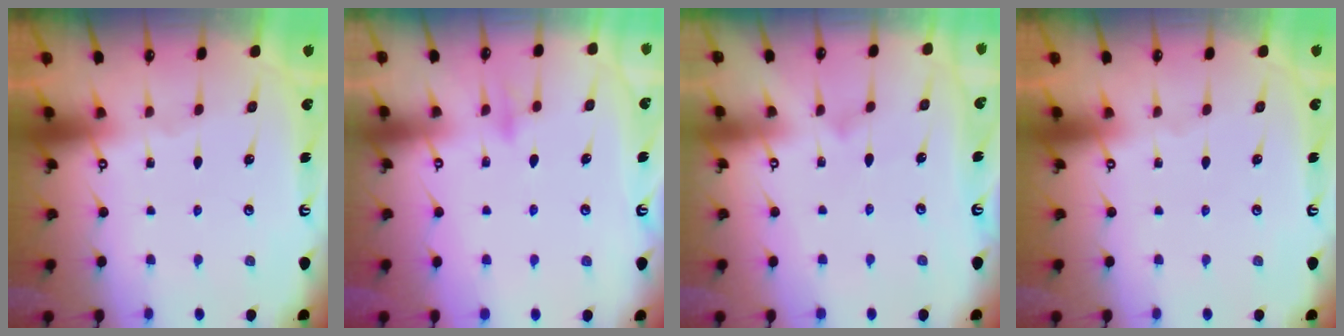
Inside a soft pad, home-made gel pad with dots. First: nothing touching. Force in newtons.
{"total": 7.5, "press": 7.4, "slide": 0.6}
{"total": 6.9, "press": 6.9, "slide": 0.4}
{"total": 0.0}